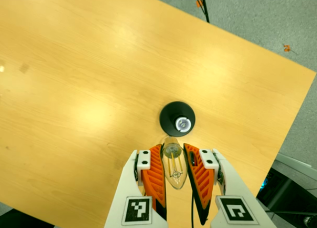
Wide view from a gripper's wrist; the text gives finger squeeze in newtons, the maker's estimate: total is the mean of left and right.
{"total": 19.9, "left": 21.3, "right": 18.6}